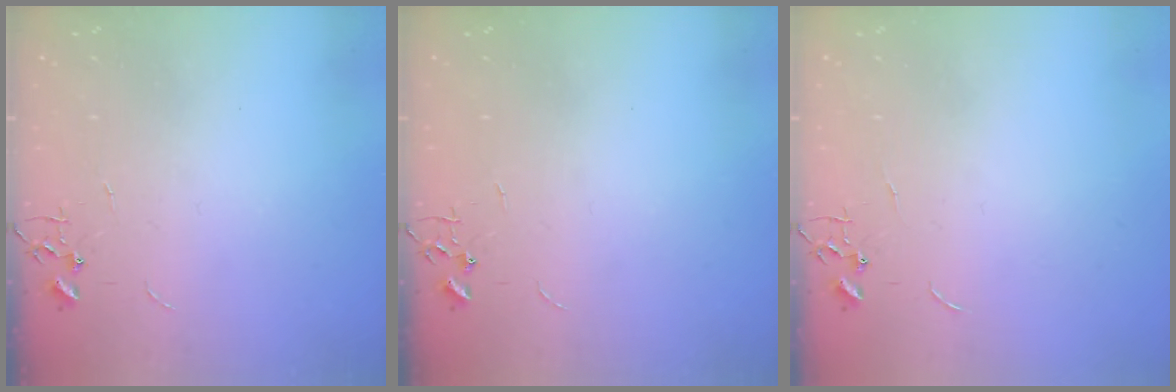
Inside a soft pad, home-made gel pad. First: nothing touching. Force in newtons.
{"total": 0.0}
{"total": 0.0}